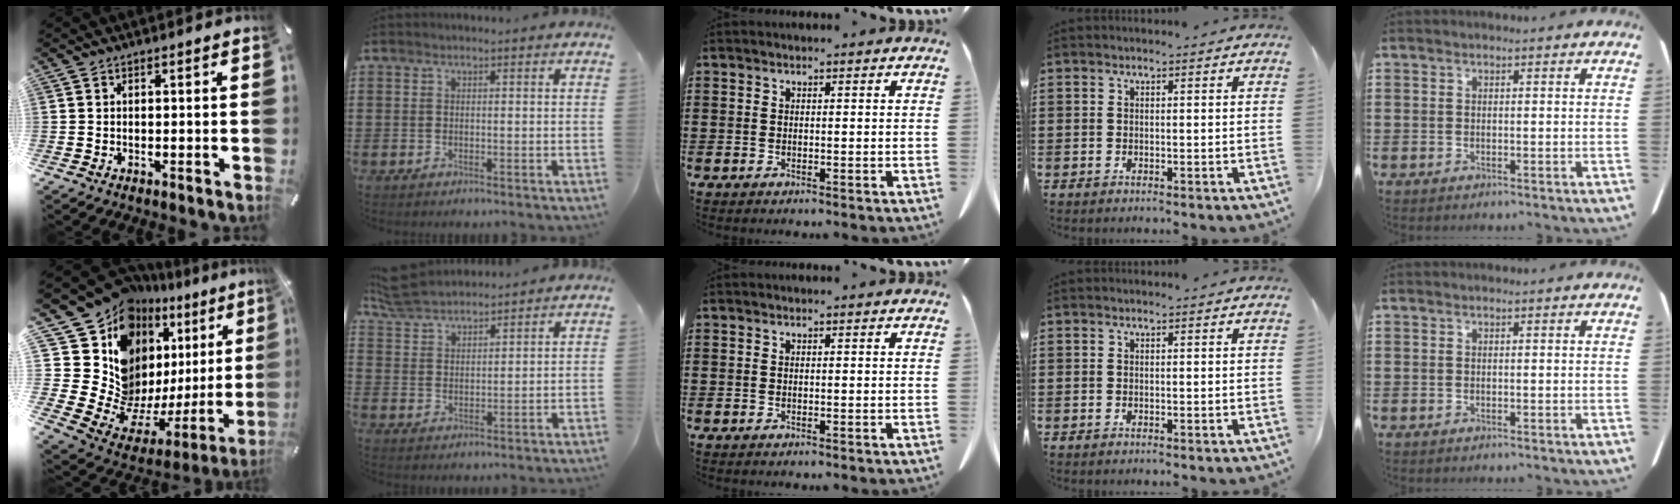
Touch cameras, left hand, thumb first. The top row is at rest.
{"thumb": {"total": 17.2, "force": [9.6, 12.0, 7.9], "torque": [-0.063, -0.154, 0.200]}, "index": {"total": 5.3, "force": [5.1, 0.8, 1.2], "torque": [-0.043, -0.014, 0.096]}}